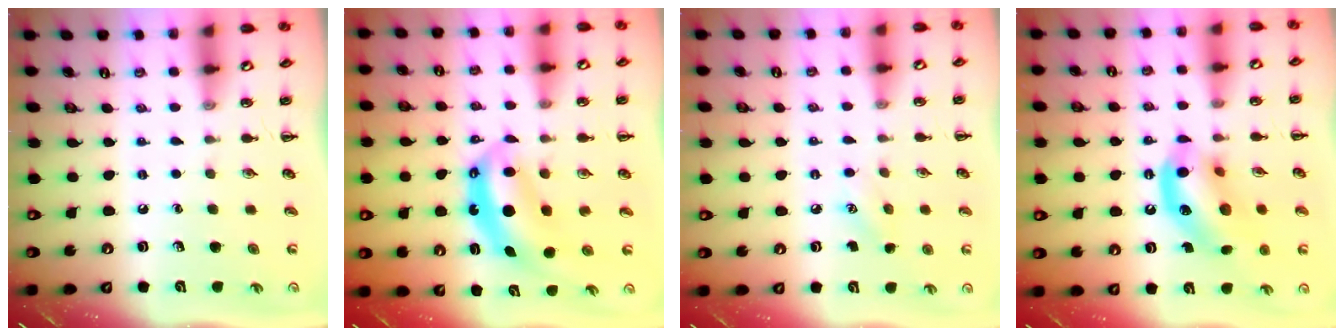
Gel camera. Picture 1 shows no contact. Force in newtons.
{"total": 7.0, "press": 6.9, "slide": 1.4}
{"total": 4.8, "press": 4.6, "slide": 1.3}
{"total": 13.8, "press": 13.6, "slide": 2.8}